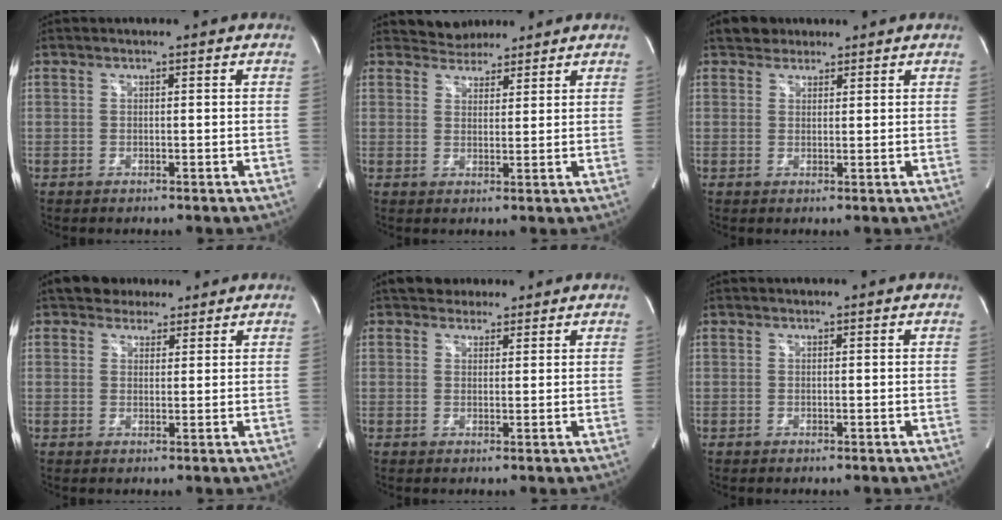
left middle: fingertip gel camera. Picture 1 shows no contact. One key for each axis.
{"total": 4.0, "fx": 3.7, "fy": 1.6, "fz": -0.1, "tx": 0.001, "ty": 0.013, "tz": 0.060}
{"total": 2.9, "fx": 2.2, "fy": 1.8, "fz": 0.3, "tx": -0.005, "ty": 0.018, "tz": 0.035}
{"total": 4.1, "fx": 3.2, "fy": 2.5, "fz": 0.6, "tx": -0.007, "ty": 0.016, "tz": 0.050}
{"total": 2.9, "fx": 2.3, "fy": 1.8, "fz": 0.1, "tx": 0.002, "ty": 0.011, "tz": 0.033}
{"total": 0.0}